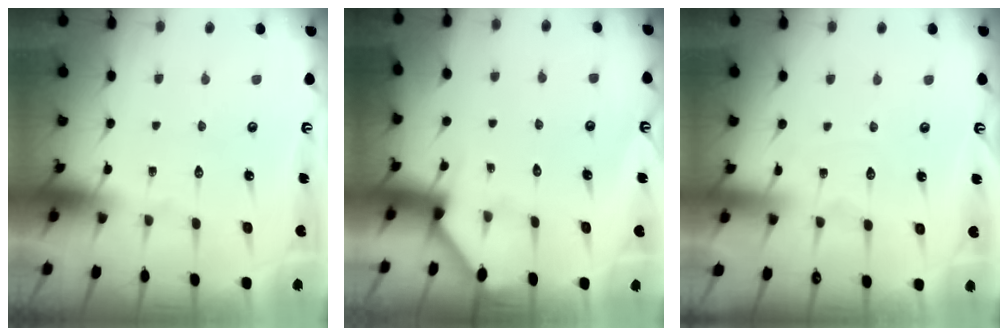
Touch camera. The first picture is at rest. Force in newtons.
{"total": 1.4, "press": 1.4, "slide": 0.1}
{"total": 2.7, "press": 2.7, "slide": 0.2}